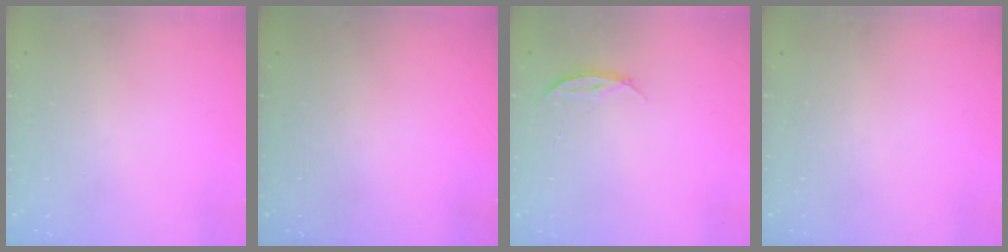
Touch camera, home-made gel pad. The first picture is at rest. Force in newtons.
{"total": 0.0}
{"total": 3.7, "press": 3.6, "slide": 0.4}
{"total": 0.0}